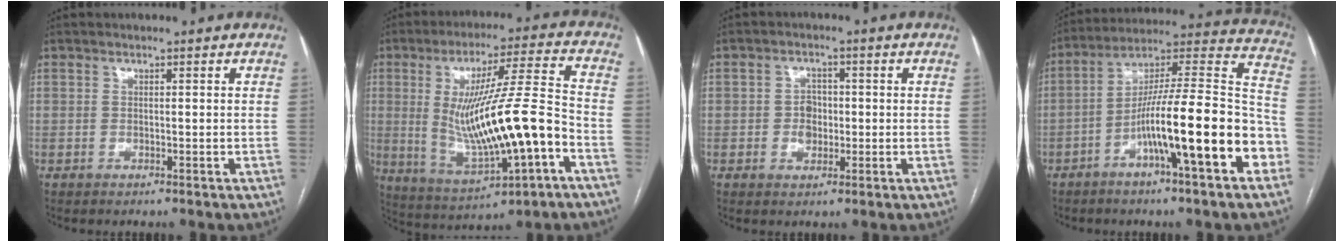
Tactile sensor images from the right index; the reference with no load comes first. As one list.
[{"total": 18.3, "force": [-3.2, 1.6, 17.9], "torque": [-0.327, -0.003, -0.041]}, {"total": 3.4, "force": [-0.4, 2.7, 2.0], "torque": [-0.027, 0.008, -0.004]}, {"total": 20.0, "force": [-7.7, 1.6, 18.4], "torque": [-0.261, 0.019, -0.124]}]